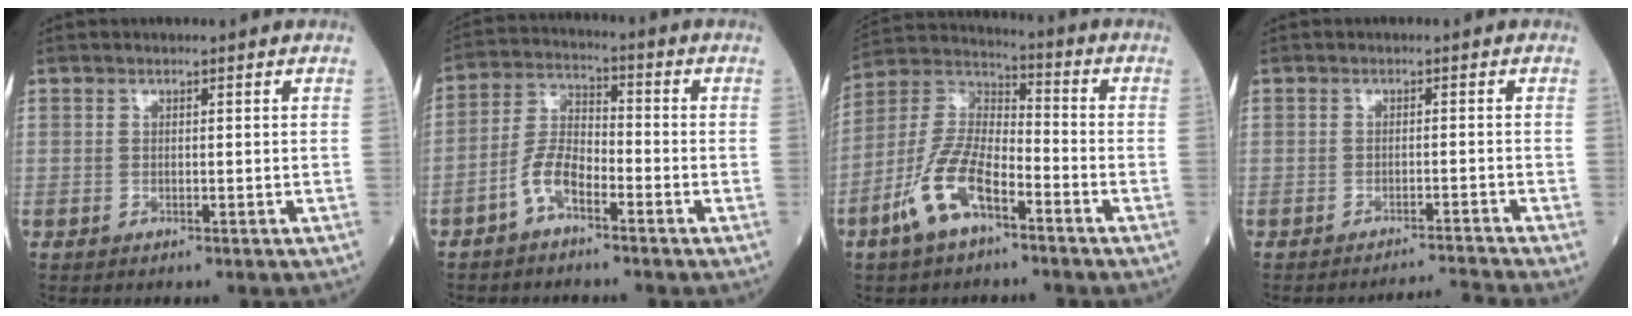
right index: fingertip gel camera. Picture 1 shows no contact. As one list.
[{"total": 6.3, "force": [-3.5, 2.6, 4.5], "torque": [-0.100, 0.013, -0.074]}, {"total": 11.9, "force": [-6.2, 4.5, 9.1], "torque": [-0.203, 0.007, -0.121]}, {"total": 4.5, "force": [-3.7, -2.6, -0.5], "torque": [0.006, -0.002, -0.056]}]